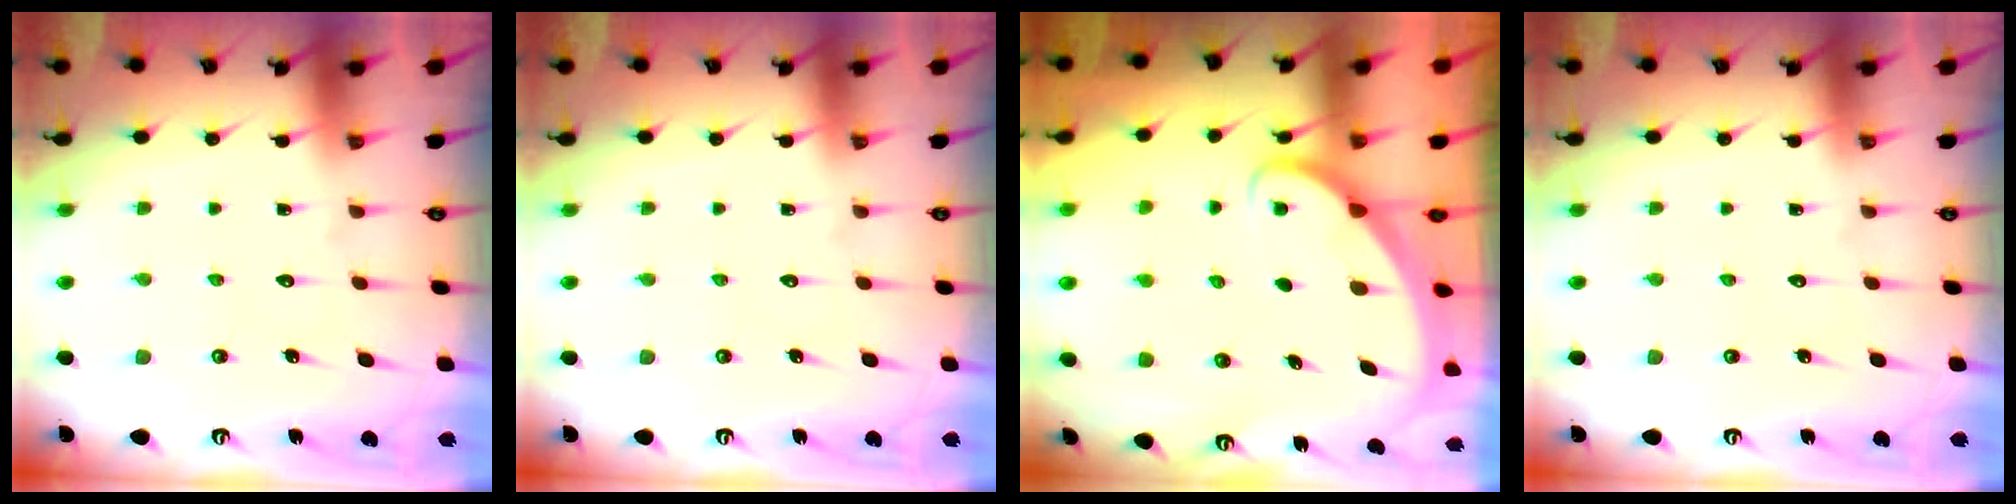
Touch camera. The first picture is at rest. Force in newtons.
{"total": 0.0}
{"total": 1.6, "press": 1.6, "slide": 0.0}
{"total": 0.0}